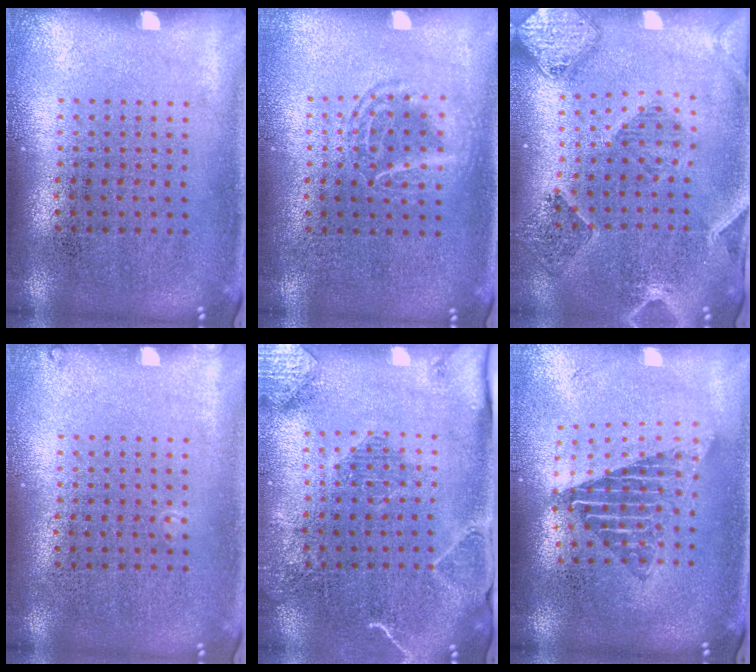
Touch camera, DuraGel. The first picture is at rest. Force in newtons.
{"total": 1.1, "press": 1.1, "slide": 0.2}
{"total": 1.6, "press": 1.6, "slide": 0.3}
{"total": 0.5, "press": 0.5, "slide": 0.2}
{"total": 2.0, "press": 1.9, "slide": 0.3}
{"total": 1.7, "press": 1.3, "slide": 1.1}